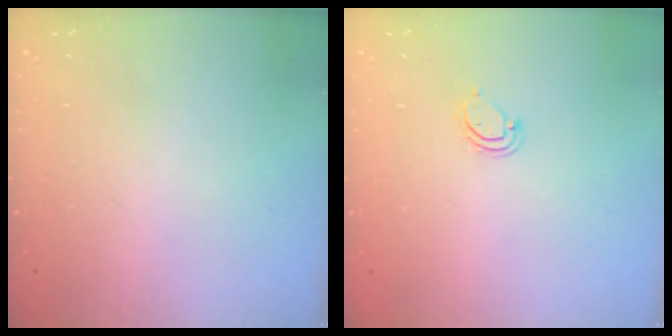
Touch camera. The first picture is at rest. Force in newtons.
{"total": 3.6, "press": 3.6, "slide": 0.5}